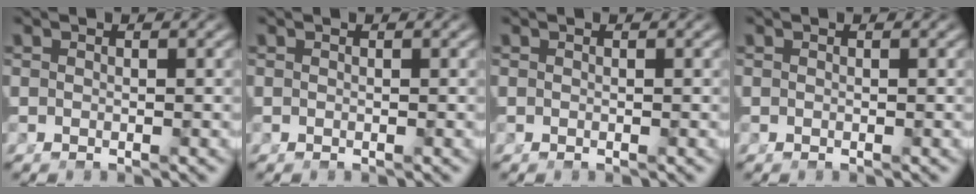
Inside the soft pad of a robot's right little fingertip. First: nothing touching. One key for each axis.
{"total": 0.0}
{"total": 0.0}
{"total": 0.0}